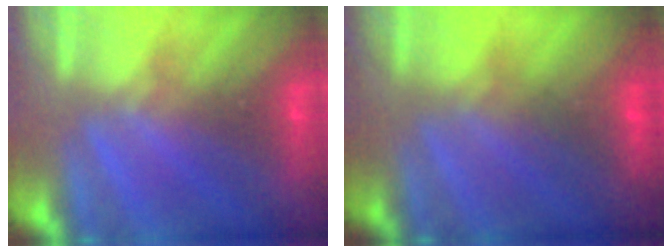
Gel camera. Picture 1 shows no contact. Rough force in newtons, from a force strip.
{"total": 1.5}